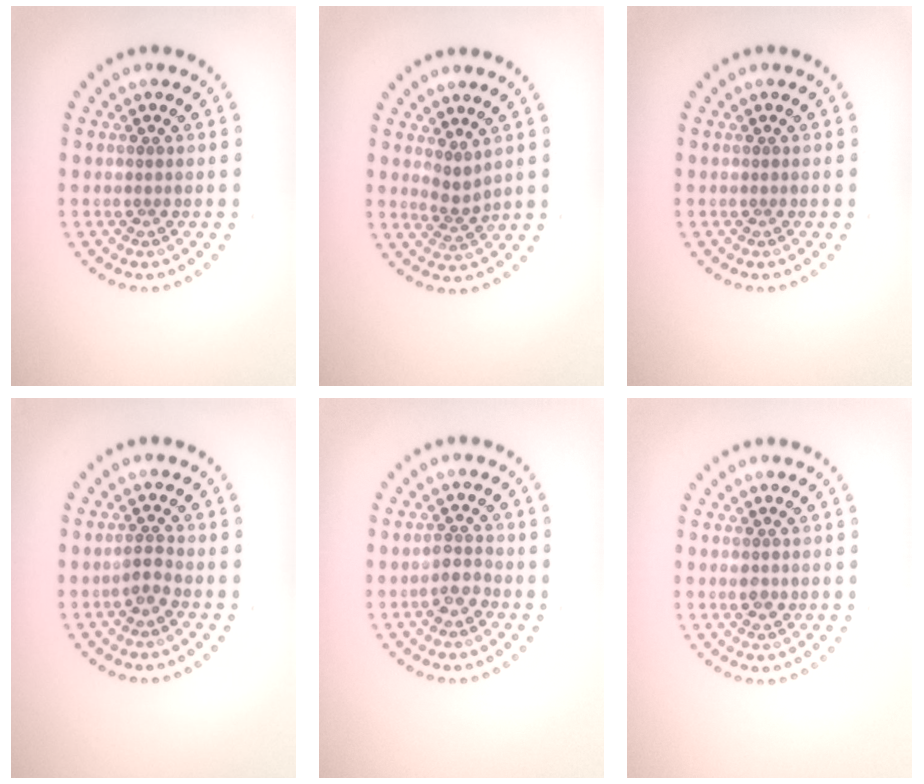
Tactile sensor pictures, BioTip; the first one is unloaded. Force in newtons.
{"total": 1.9, "press": 1.2, "slide": 1.5}
{"total": 0.0}
{"total": 1.3, "press": 1.1, "slide": 0.7}
{"total": 2.0, "press": 1.7, "slide": 0.9}
{"total": 0.9, "press": 0.9, "slide": 0.2}